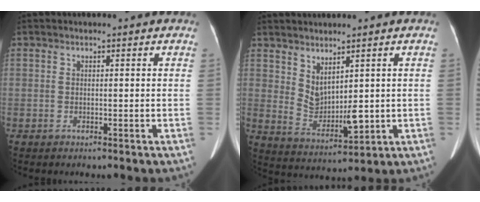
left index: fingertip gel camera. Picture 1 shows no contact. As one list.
[{"total": 5.6, "force": [1.8, 2.5, 4.7], "torque": [-0.095, -0.007, 0.054]}]